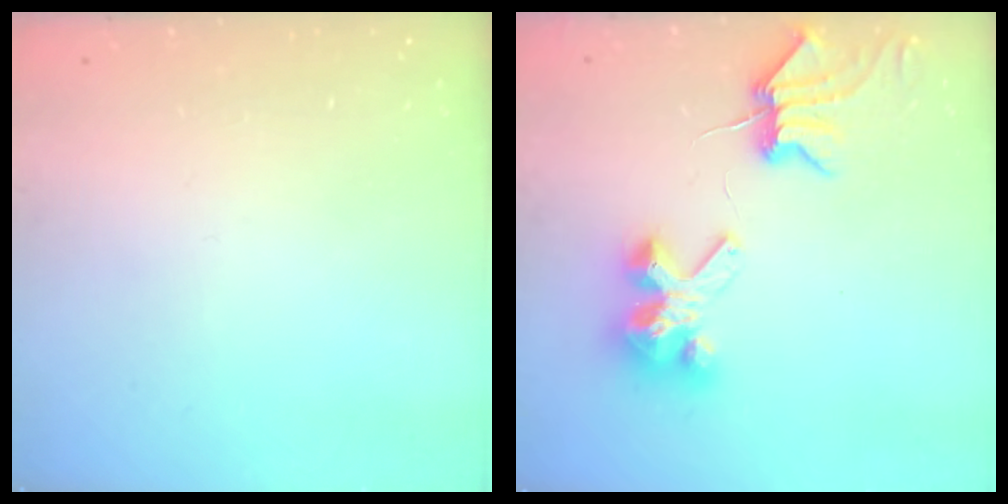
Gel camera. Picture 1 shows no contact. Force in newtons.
{"total": 7.8, "press": 7.7, "slide": 1.0}